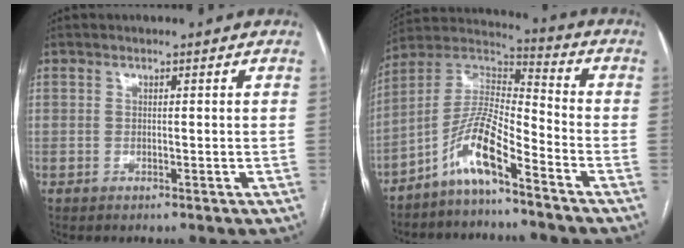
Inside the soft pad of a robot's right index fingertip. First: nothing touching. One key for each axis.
{"total": 10.0, "fx": -6.3, "fy": 1.2, "fz": 7.6, "tx": -0.156, "ty": 0.016, "tz": -0.127}